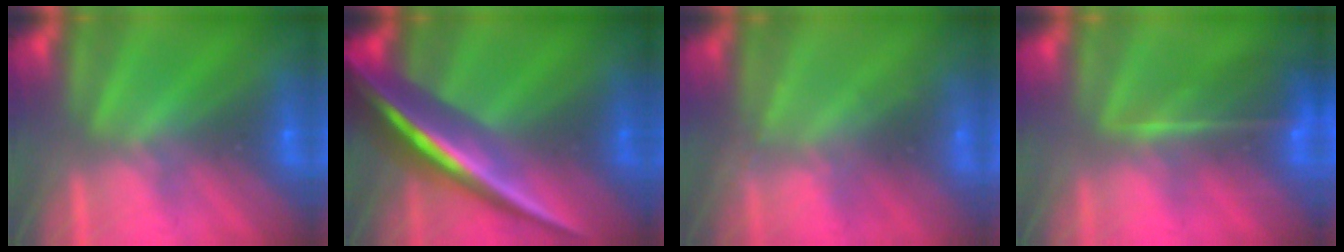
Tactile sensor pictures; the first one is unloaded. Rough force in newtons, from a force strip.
{"total": 8.1}
{"total": 2.1}
{"total": 6.9}